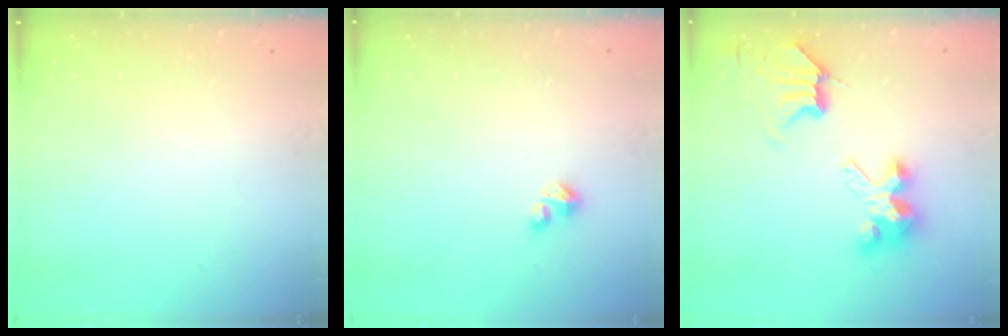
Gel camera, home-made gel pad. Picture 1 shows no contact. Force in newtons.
{"total": 2.1, "press": 2.1, "slide": 0.2}
{"total": 8.6, "press": 8.5, "slide": 1.1}